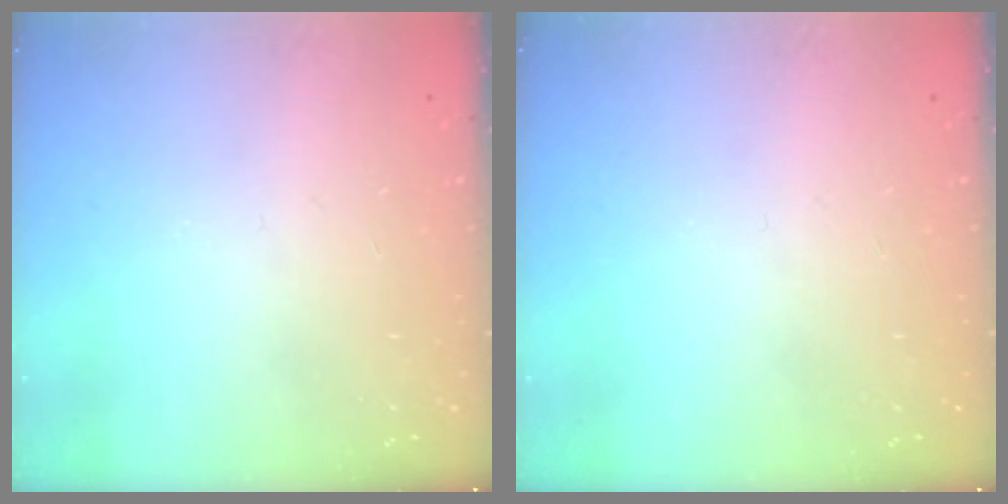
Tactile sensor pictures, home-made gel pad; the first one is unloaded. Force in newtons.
{"total": 0.0}